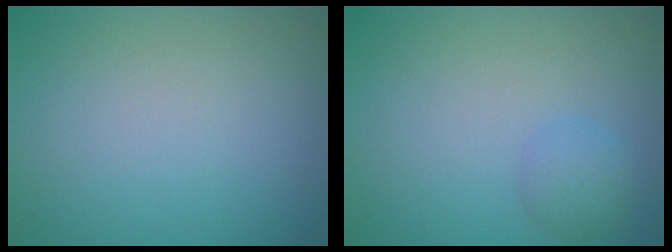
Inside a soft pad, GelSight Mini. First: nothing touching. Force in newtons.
{"total": 1.8, "press": 1.8, "slide": 0.0}